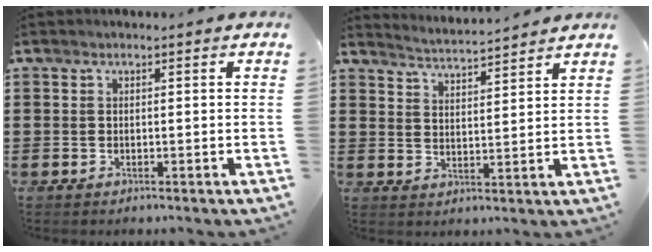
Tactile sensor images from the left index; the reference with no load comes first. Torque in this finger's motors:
{"motor_torque": [0.47, 0.70, -0.02, 0.01]}